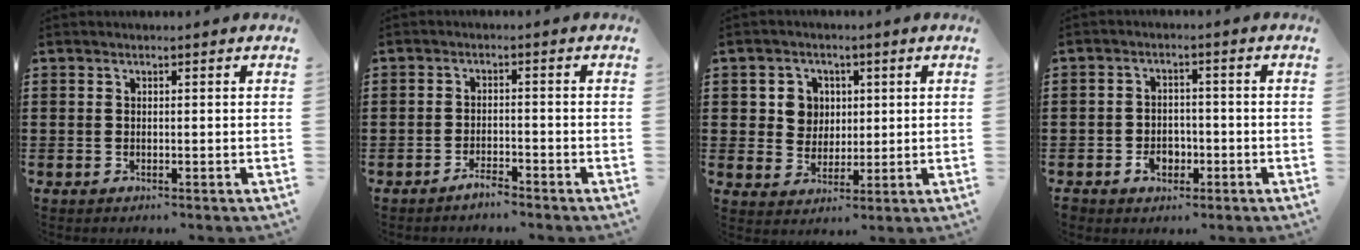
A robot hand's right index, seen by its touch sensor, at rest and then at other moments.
{"total": 2.1, "force": [-2.0, 0.3, 0.6], "torque": [-0.016, 0.002, -0.039]}
{"total": 5.1, "force": [1.2, 4.6, 1.6], "torque": [-0.054, 0.015, 0.020]}
{"total": 3.5, "force": [-1.7, 2.6, 1.6], "torque": [-0.032, 0.007, -0.033]}